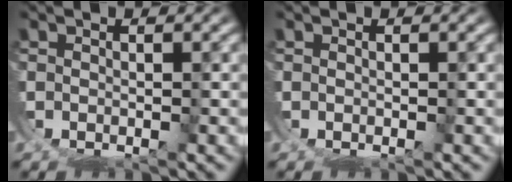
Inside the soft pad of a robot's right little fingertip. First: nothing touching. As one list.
[{"total": 0.0}]